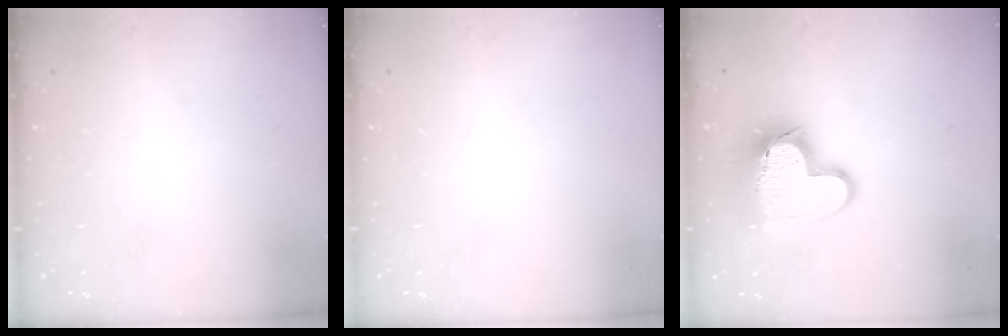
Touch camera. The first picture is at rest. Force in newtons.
{"total": 0.0}
{"total": 15.0, "press": 14.9, "slide": 1.2}